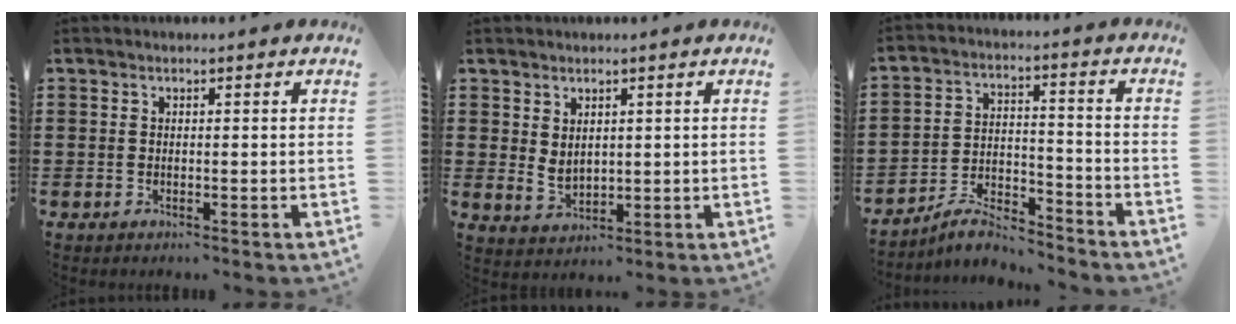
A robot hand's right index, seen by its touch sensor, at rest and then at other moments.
{"total": 2.6, "force": [1.6, 1.7, 1.2], "torque": [-0.026, 0.006, 0.031]}
{"total": 5.5, "force": [-5.3, 0.8, 1.2], "torque": [-0.028, 0.005, -0.105]}